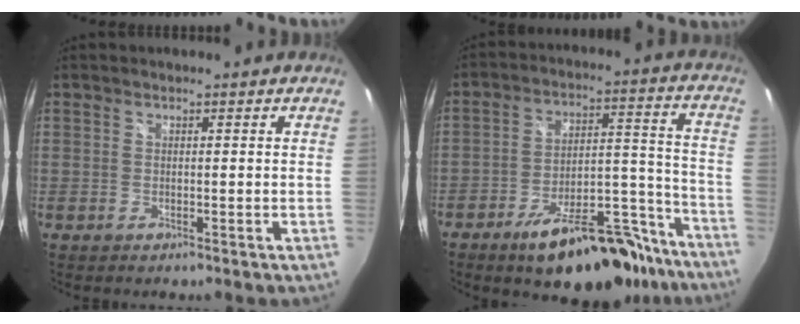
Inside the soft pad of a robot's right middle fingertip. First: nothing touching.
{"total": 21.5, "force": [-16.4, 7.8, 11.5], "torque": [-0.165, 0.028, -0.222]}